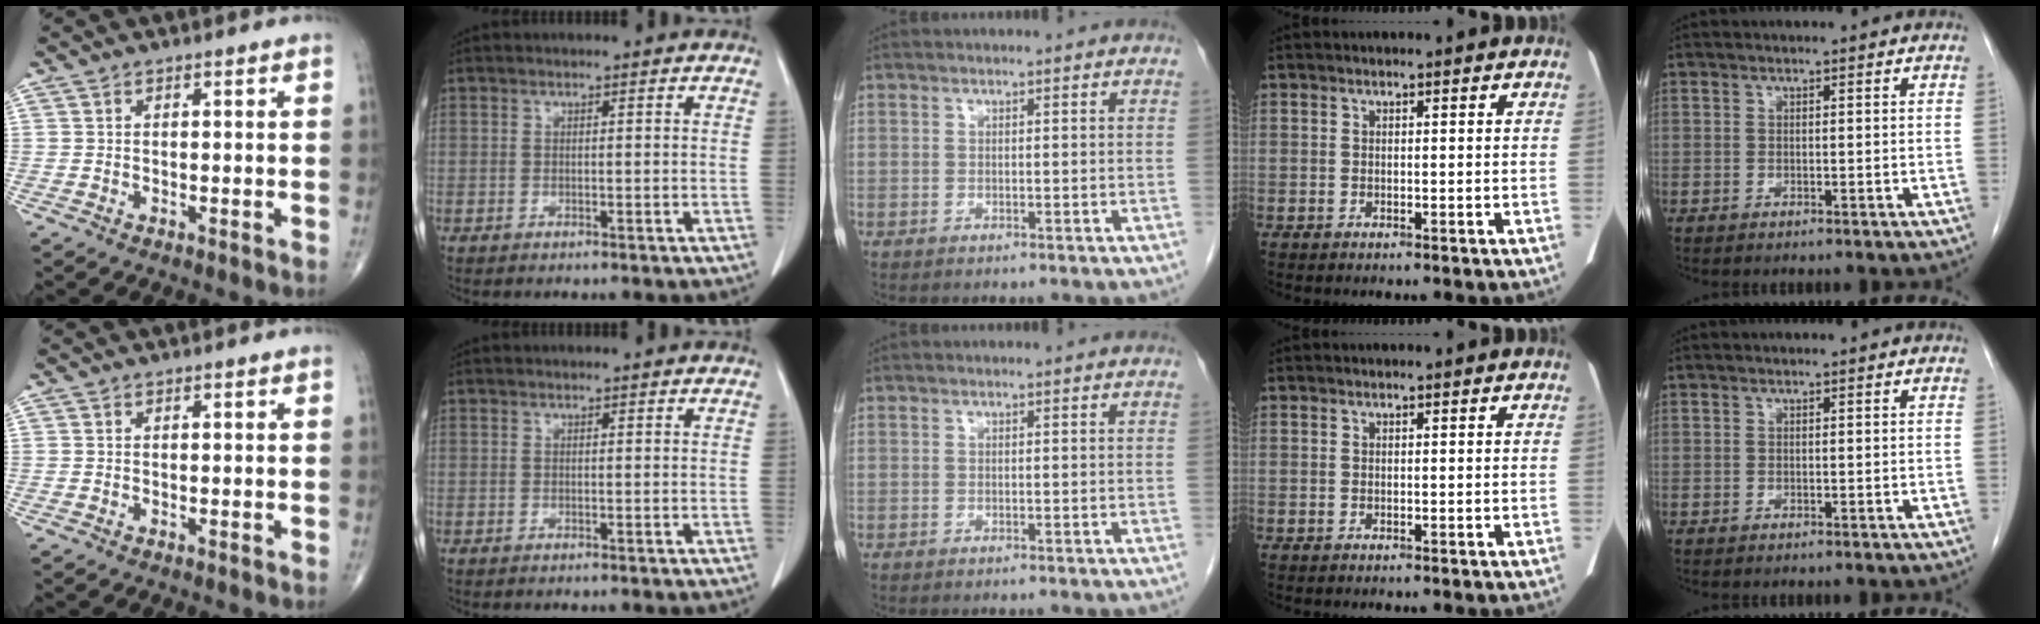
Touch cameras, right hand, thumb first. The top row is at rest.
{}